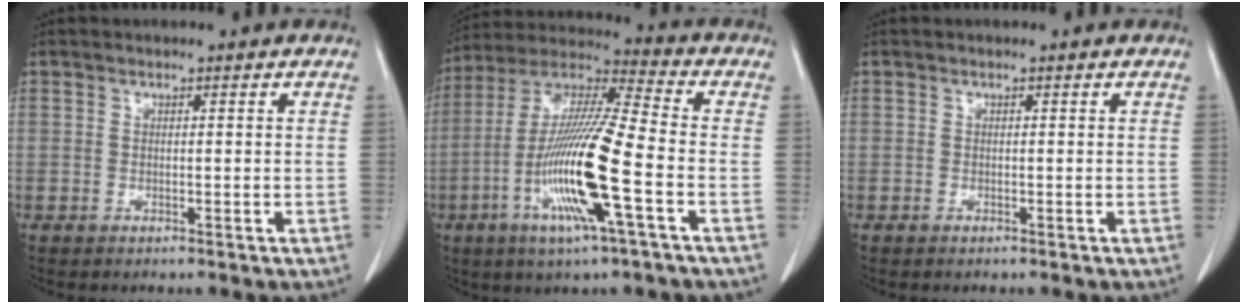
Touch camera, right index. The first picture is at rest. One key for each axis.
{"total": 17.0, "fx": -5.2, "fy": 0.4, "fz": 16.2, "tx": -0.327, "ty": -0.014, "tz": -0.106}
{"total": 0.0}